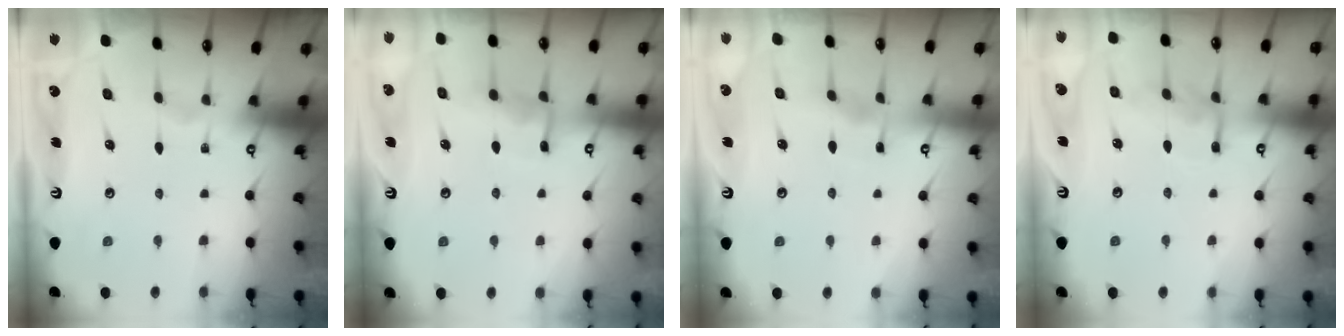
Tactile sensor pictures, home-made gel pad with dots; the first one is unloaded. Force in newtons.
{"total": 8.6, "press": 8.5, "slide": 0.9}
{"total": 3.2, "press": 3.1, "slide": 0.4}
{"total": 10.9, "press": 10.8, "slide": 0.8}